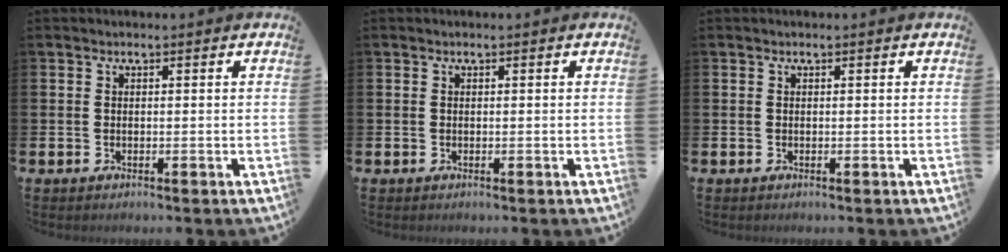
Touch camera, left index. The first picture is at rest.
{"total": 0.0}
{"total": 0.0}